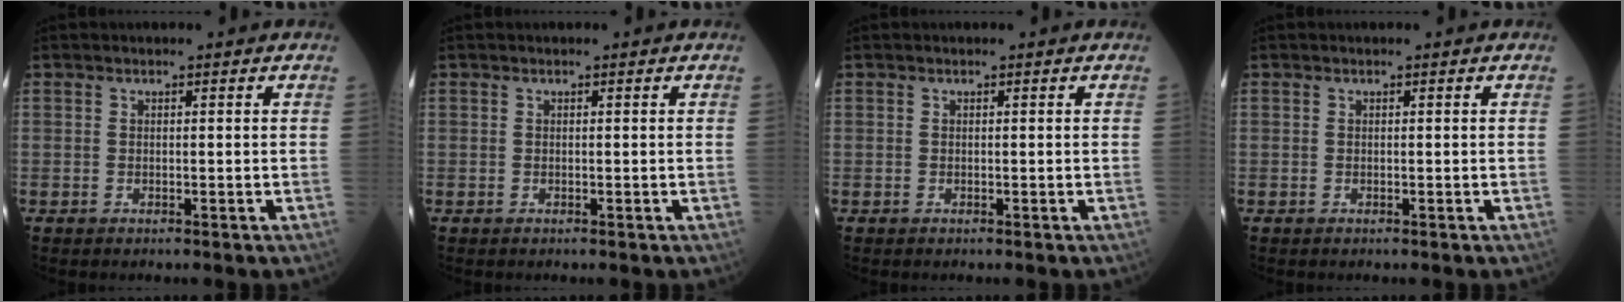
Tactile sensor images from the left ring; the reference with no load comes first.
{"total": 0.0}
{"total": 0.0}
{"total": 0.0}